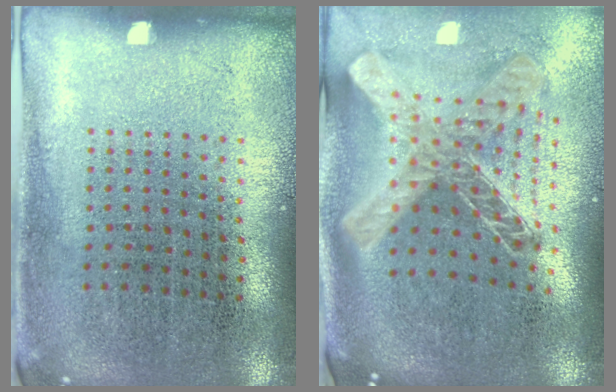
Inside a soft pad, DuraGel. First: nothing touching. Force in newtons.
{"total": 2.3, "press": 1.7, "slide": 1.5}